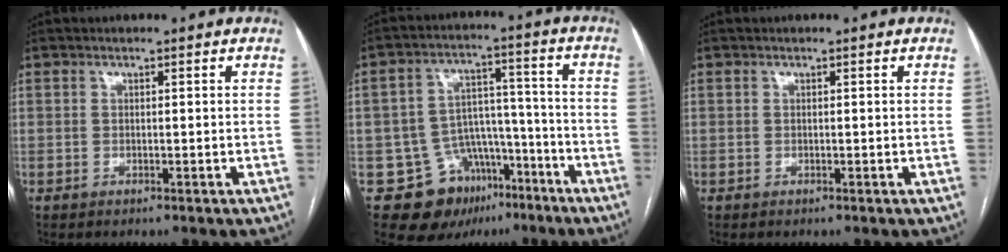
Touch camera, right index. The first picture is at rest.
{"total": 12.1, "force": [-7.1, 9.0, 3.9], "torque": [-0.051, 0.057, -0.097]}
{"total": 0.0}